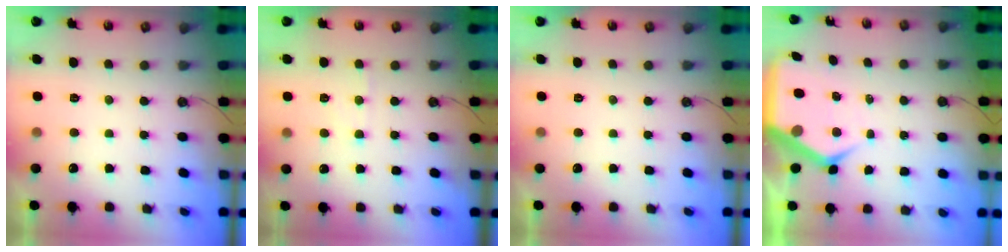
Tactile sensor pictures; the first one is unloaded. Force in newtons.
{"total": 5.0, "press": 5.0, "slide": 0.6}
{"total": 0.0}
{"total": 9.4, "press": 9.3, "slide": 1.3}